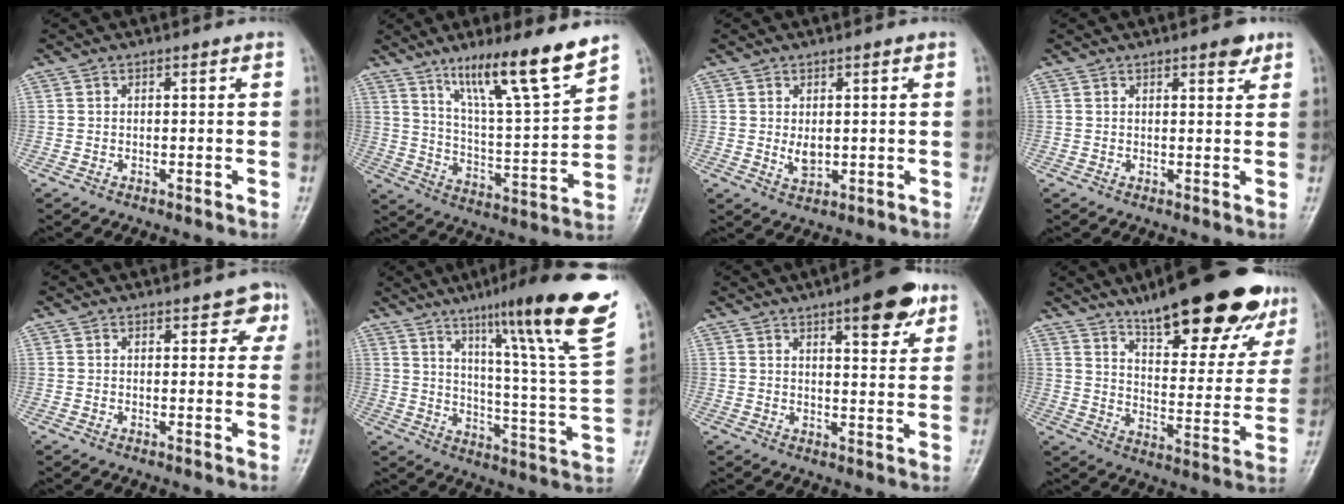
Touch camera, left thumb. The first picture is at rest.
{"total": 16.0, "force": [11.4, 1.7, 11.2], "torque": [-0.172, -0.071, 0.198]}
{"total": 3.1, "force": [0.5, 1.8, 2.4], "torque": [-0.034, -0.011, 0.015]}
{"total": 2.9, "force": [1.9, 1.1, 1.9], "torque": [-0.017, -0.009, 0.023]}
{"total": 3.7, "force": [2.1, 2.0, 2.2], "torque": [0.005, -0.005, 0.018]}
{"total": 25.2, "force": [15.2, 1.7, 20.0], "torque": [-0.273, -0.062, 0.220]}
{"total": 10.1, "force": [5.8, 3.3, 7.6], "torque": [-0.081, -0.025, 0.076]}
{"total": 25.6, "force": [17.7, 7.5, 16.9], "torque": [-0.200, -0.067, 0.257]}